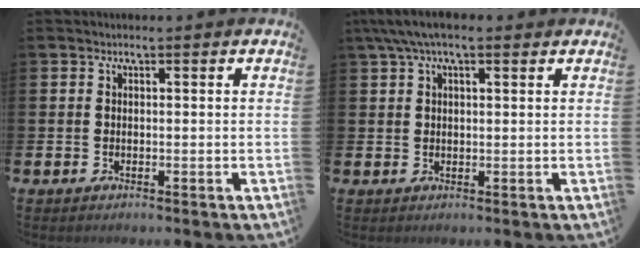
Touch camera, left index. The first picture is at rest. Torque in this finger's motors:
{"motor_torque": [0.29, -0.59, 1.05, 0.21]}